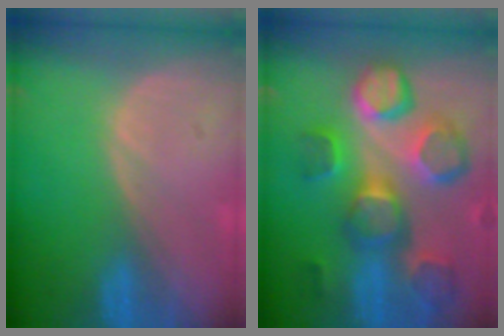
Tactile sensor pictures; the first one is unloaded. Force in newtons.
{"total": 12.5, "press": 11.1, "slide": 5.7}